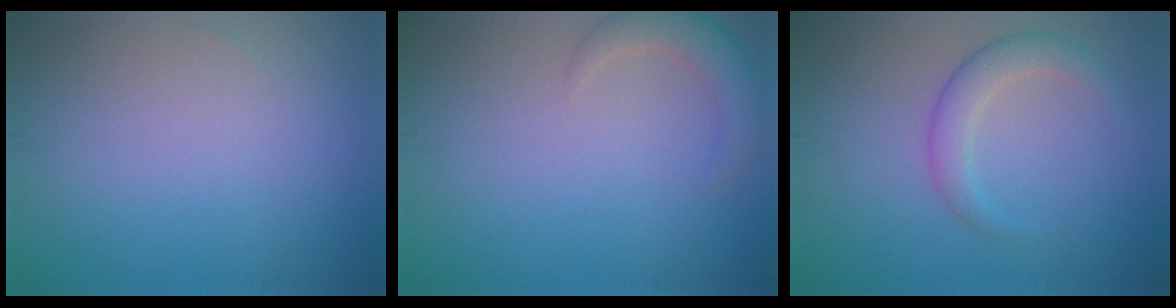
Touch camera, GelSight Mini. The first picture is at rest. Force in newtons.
{"total": 2.9, "press": 2.9, "slide": 0.3}
{"total": 2.8, "press": 2.8, "slide": 0.1}